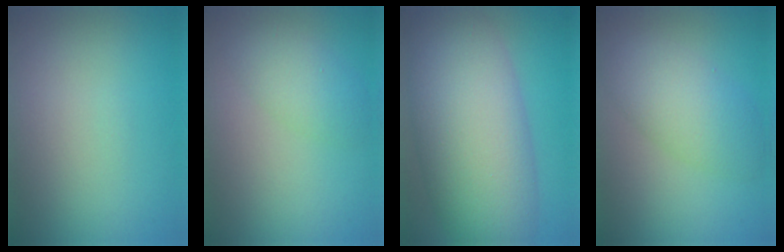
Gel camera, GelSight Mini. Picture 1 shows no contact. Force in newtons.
{"total": 2.7, "press": 2.7, "slide": 0.1}
{"total": 12.1, "press": 12.1, "slide": 0.5}
{"total": 4.5, "press": 4.5, "slide": 0.2}